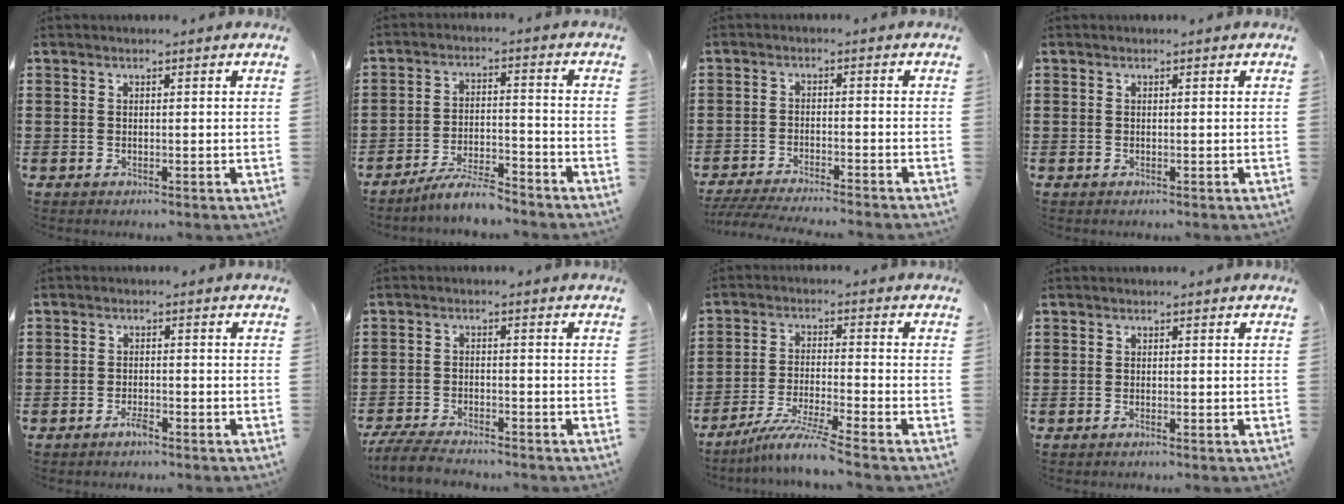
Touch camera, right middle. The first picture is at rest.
{"total": 5.8, "force": [-5.3, 0.5, 2.2], "torque": [-0.049, -0.003, -0.102]}
{"total": 3.9, "force": [-3.8, -0.2, 1.0], "torque": [-0.023, -0.008, -0.078]}
{"total": 0.0}
{"total": 2.0, "force": [-1.7, 0.7, 0.7], "torque": [-0.025, -0.003, -0.036]}
{"total": 5.0, "force": [-4.7, 0.7, 1.4], "torque": [-0.041, -0.003, -0.097]}
{"total": 6.5, "force": [-5.4, -0.5, 3.6], "torque": [-0.077, -0.020, -0.103]}
{"total": 0.5, "force": [-0.4, 0.0, 0.3], "torque": [-0.008, -0.003, -0.007]}